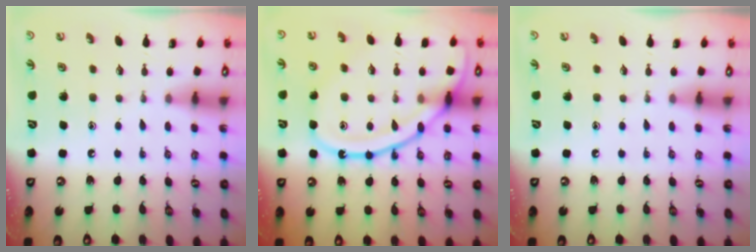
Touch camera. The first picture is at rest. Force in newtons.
{"total": 19.3, "press": 19.2, "slide": 1.6}
{"total": 0.0}